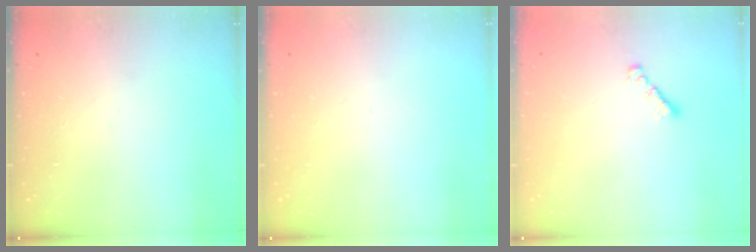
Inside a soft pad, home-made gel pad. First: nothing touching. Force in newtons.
{"total": 0.0}
{"total": 1.9, "press": 1.9, "slide": 0.5}